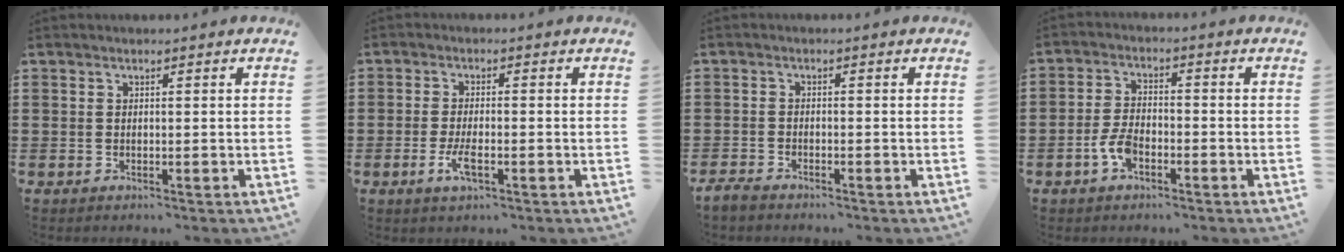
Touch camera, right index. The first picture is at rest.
{"total": 3.6, "force": [-1.4, 1.1, 3.1], "torque": [-0.064, -0.003, -0.028]}
{"total": 1.6, "force": [-1.6, 0.4, 0.2], "torque": [-0.014, 0.001, -0.034]}
{"total": 4.4, "force": [-2.1, 2.0, 3.3], "torque": [-0.085, -0.007, -0.044]}